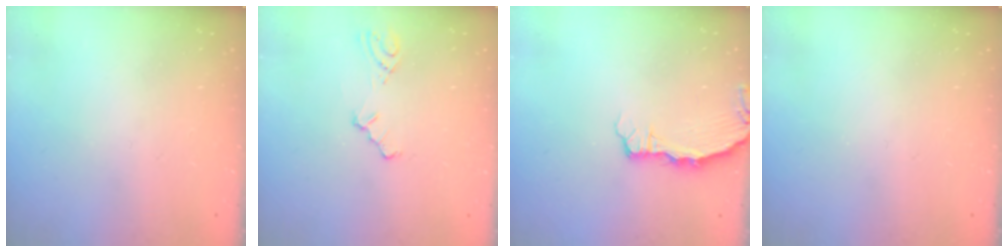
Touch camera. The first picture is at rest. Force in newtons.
{"total": 3.0, "press": 3.0, "slide": 0.4}
{"total": 2.6, "press": 2.5, "slide": 0.3}
{"total": 0.0}